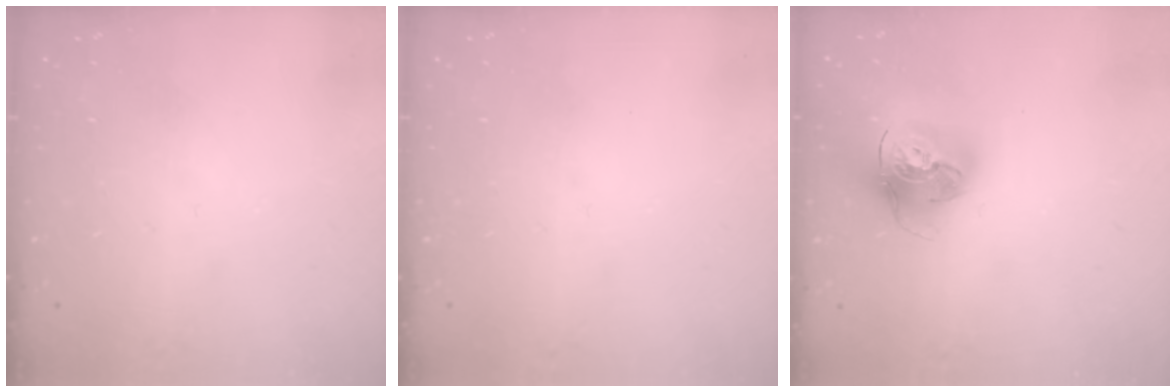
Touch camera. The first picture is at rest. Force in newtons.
{"total": 0.0}
{"total": 16.3, "press": 16.2, "slide": 1.6}